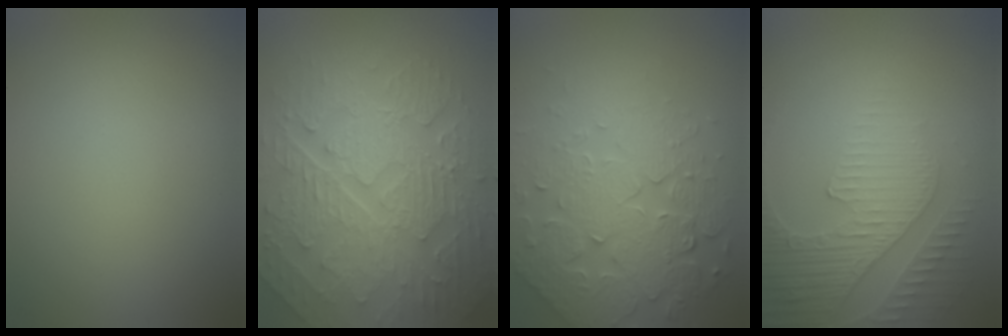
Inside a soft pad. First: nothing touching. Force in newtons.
{"total": 10.2, "press": 7.0, "slide": 7.5}
{"total": 7.8, "press": 5.7, "slide": 5.3}
{"total": 4.0, "press": 3.9, "slide": 1.0}